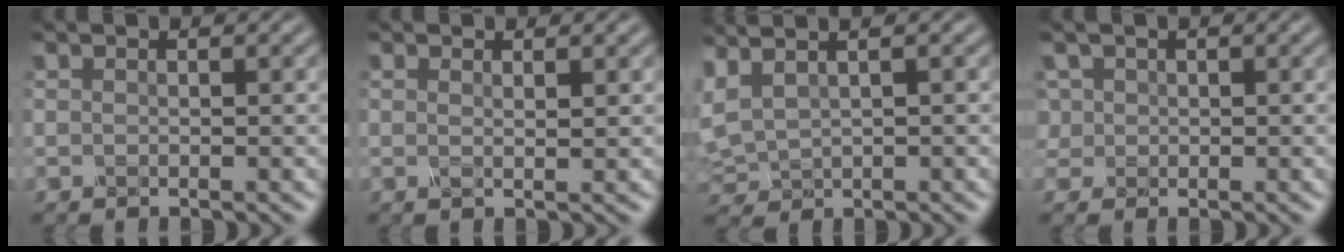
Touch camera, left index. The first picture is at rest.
{"total": 1.0, "force": [0.5, 0.3, 0.9], "torque": [-0.016, -0.002, 0.005]}
{"total": 2.3, "force": [1.4, 0.9, 1.6], "torque": [-0.059, 0.019, 0.038]}
{"total": 1.2, "force": [0.2, 1.2, 0.1], "torque": [-0.012, 0.001, 0.008]}